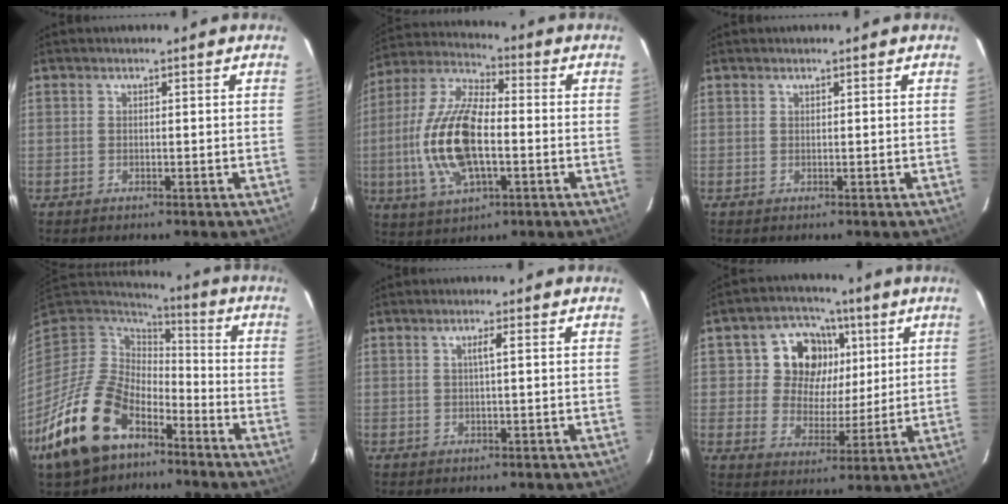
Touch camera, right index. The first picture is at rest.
{"total": 17.6, "force": [-2.7, 7.8, 15.6], "torque": [-0.329, 0.002, -0.052]}
{"total": 0.0}
{"total": 20.1, "force": [-11.4, 11.7, 11.7], "torque": [-0.257, -0.017, -0.197]}
{"total": 1.6, "force": [0.4, -0.3, 1.5], "torque": [-0.028, 0.002, 0.006]}
{"total": 11.6, "force": [3.8, 10.0, 4.5], "torque": [-0.097, 0.016, 0.061]}